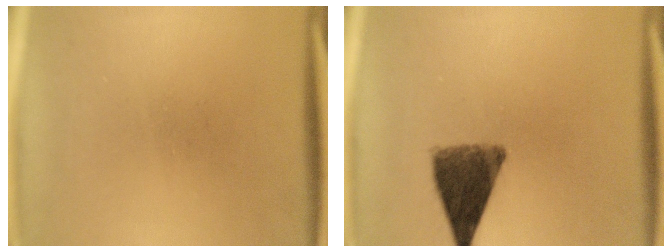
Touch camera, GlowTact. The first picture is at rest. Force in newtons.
{"total": 9.3}